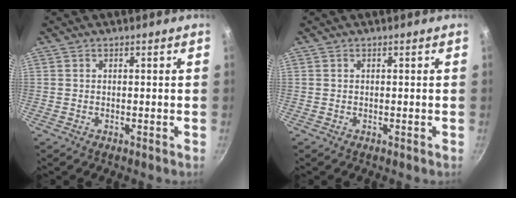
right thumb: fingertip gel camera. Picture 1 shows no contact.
{"total": 0.0}